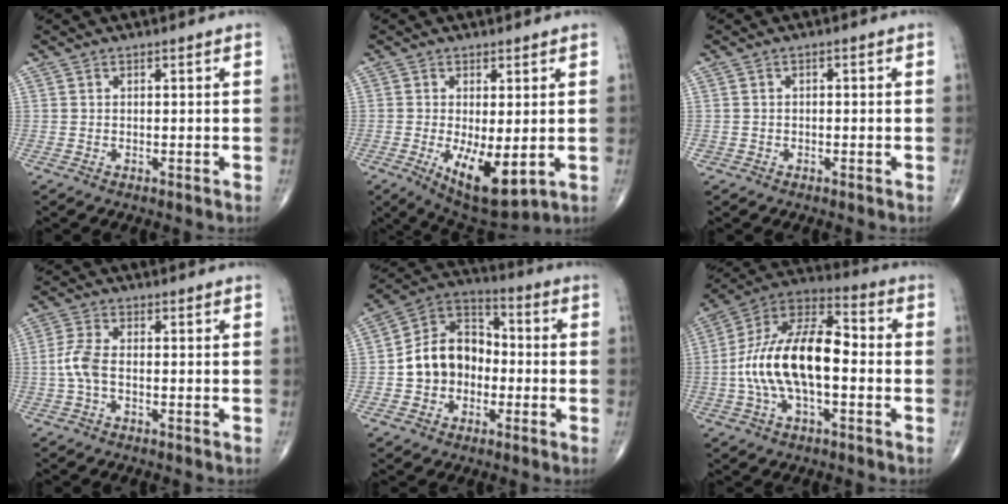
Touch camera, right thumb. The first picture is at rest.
{"total": 10.5, "force": [-2.1, 4.2, 9.4], "torque": [-0.147, -0.027, -0.019]}
{"total": 0.9, "force": [-0.3, 0.8, 0.3], "torque": [0.003, 0.004, -0.008]}
{"total": 4.5, "force": [-0.8, 2.1, 3.9], "torque": [-0.099, 0.010, -0.021]}
{"total": 13.3, "force": [-1.7, 10.4, 8.1], "torque": [-0.107, 0.042, -0.042]}
{"total": 19.1, "force": [-1.9, 9.2, 16.7], "torque": [-0.309, 0.044, -0.040]}